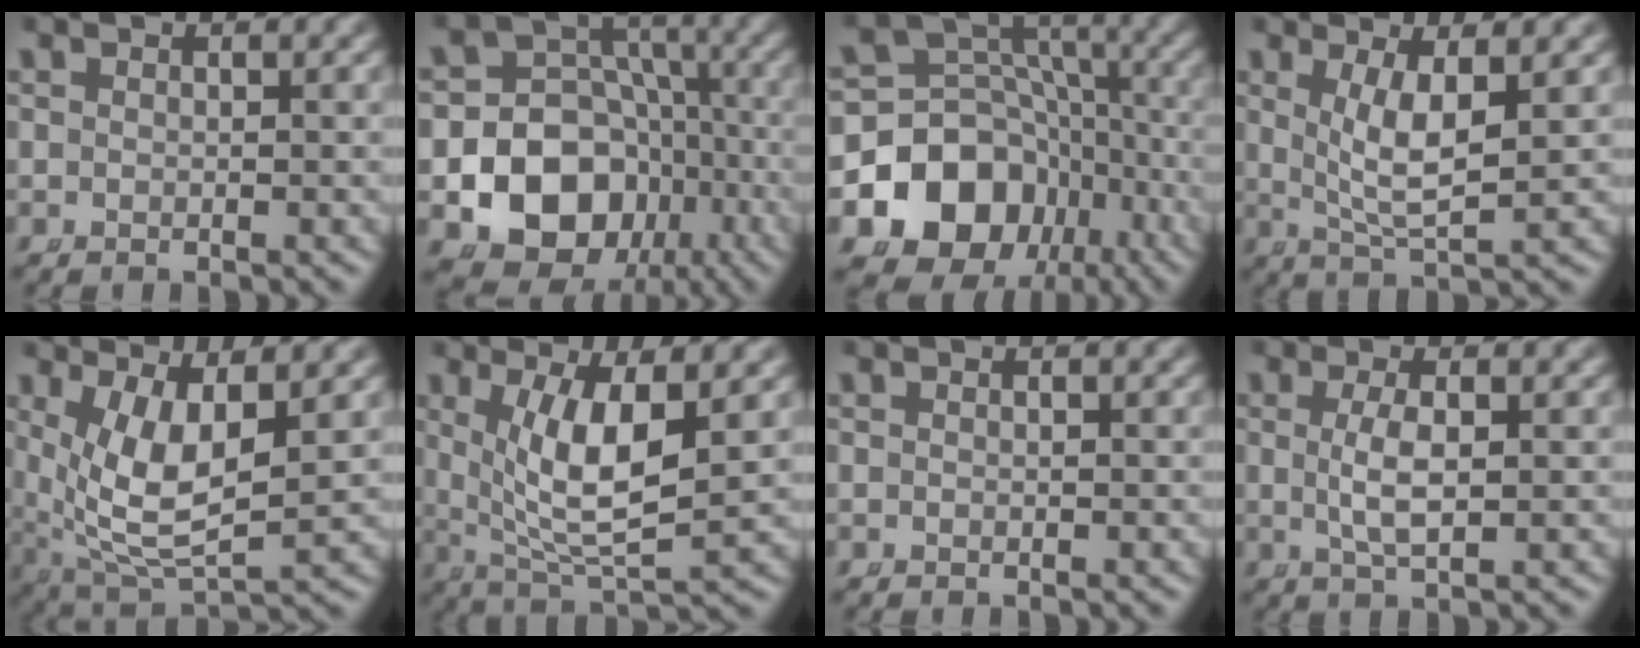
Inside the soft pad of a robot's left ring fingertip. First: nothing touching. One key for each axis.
{"total": 17.4, "fx": -5.1, "fy": 15.2, "fz": 6.7, "tx": -0.173, "ty": -0.078, "tz": -0.075}
{"total": 16.6, "fx": -5.7, "fy": 13.9, "fz": 7.0, "tx": -0.142, "ty": -0.066, "tz": -0.080}
{"total": 4.8, "fx": 1.0, "fy": 1.5, "fz": 4.4, "tx": -0.084, "ty": -0.018, "tz": 0.032}
{"total": 9.0, "fx": 0.9, "fy": 5.5, "fz": 7.0, "tx": -0.156, "ty": -0.042, "tz": 0.039}
{"total": 7.5, "fx": 1.2, "fy": 3.4, "fz": 6.5, "tx": -0.126, "ty": -0.019, "tz": 0.037}
{"total": 0.0}
{"total": 2.7, "fx": 0.0, "fy": 0.3, "fz": 2.7, "tx": -0.063, "ty": -0.011, "tz": 0.010}